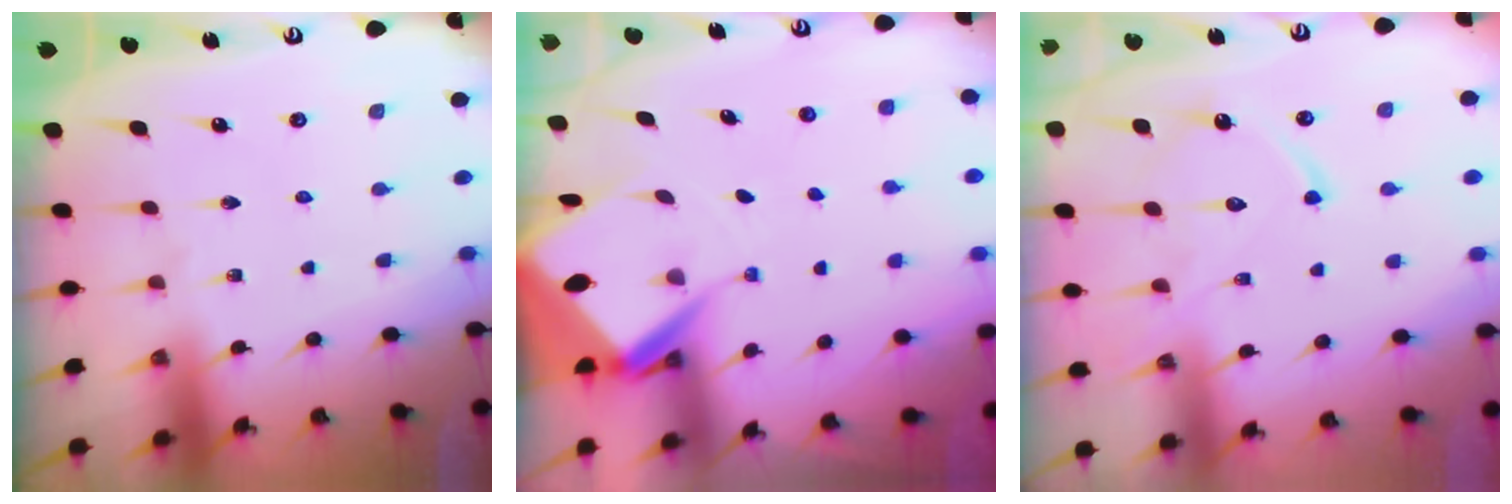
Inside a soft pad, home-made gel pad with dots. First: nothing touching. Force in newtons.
{"total": 6.2, "press": 6.2, "slide": 0.5}
{"total": 12.5, "press": 12.4, "slide": 1.1}